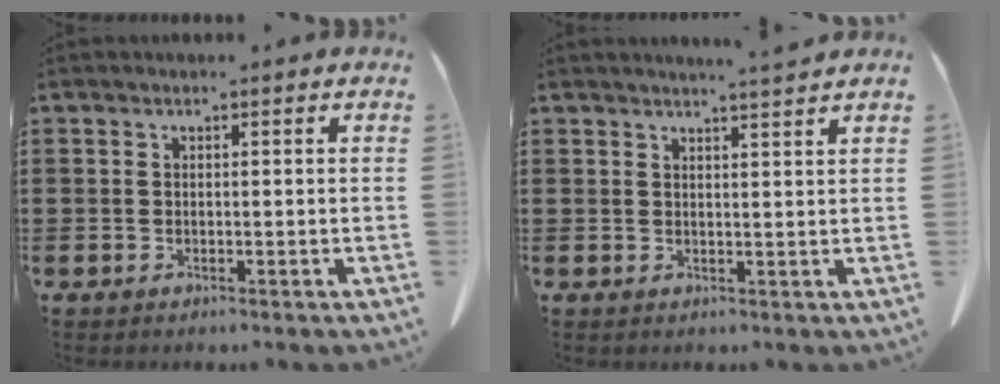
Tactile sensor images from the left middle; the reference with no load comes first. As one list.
[{"total": 2.4, "force": [2.3, -0.5, 0.4], "torque": [-0.013, -0.007, 0.045]}]